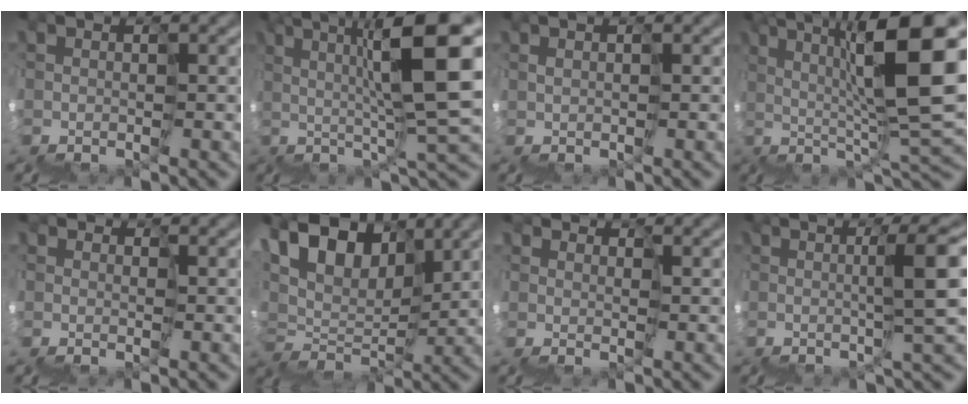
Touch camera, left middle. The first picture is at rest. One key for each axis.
{"total": 9.2, "fx": 2.9, "fy": 0.0, "fz": 8.7, "tx": -0.129, "ty": 0.034, "tz": 0.049}
{"total": 0.7, "fx": 0.6, "fy": -0.1, "fz": 0.3, "tx": -0.006, "ty": 0.011, "tz": 0.015}
{"total": 10.7, "fx": 3.6, "fy": 1.2, "fz": 10.0, "tx": -0.153, "ty": 0.034, "tz": 0.055}
{"total": 0.8, "fx": 0.6, "fy": 0.5, "fz": 0.3, "tx": -0.005, "ty": 0.006, "tz": 0.010}
{"total": 4.4, "fx": 3.3, "fy": 2.0, "fz": 2.0, "tx": -0.047, "ty": 0.019, "tz": 0.052}
{"total": 1.4, "fx": 1.4, "fy": 0.1, "fz": -0.2, "tx": -0.001, "ty": 0.011, "tz": 0.026}
{"total": 5.5, "fx": 1.2, "fy": -0.1, "fz": 5.3, "tx": -0.065, "ty": 0.025, "tz": 0.015}